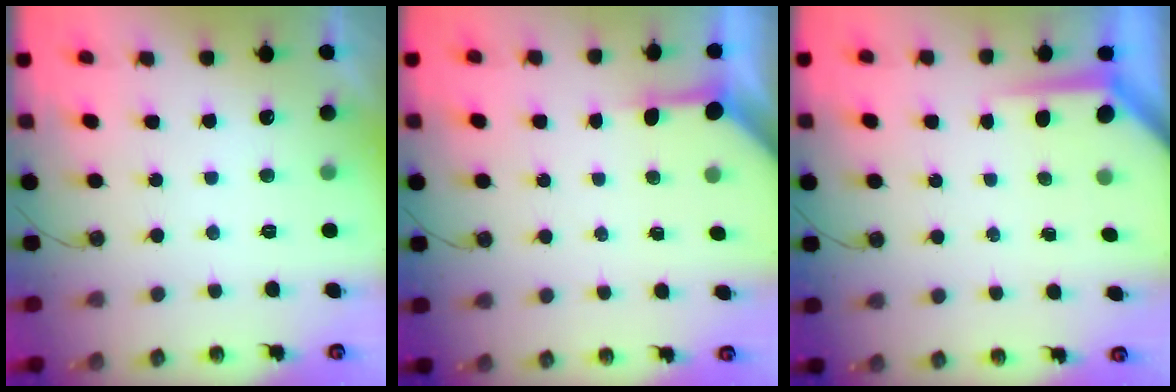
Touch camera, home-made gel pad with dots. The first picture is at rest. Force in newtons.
{"total": 3.2, "press": 3.2, "slide": 0.4}
{"total": 4.0, "press": 3.9, "slide": 0.3}